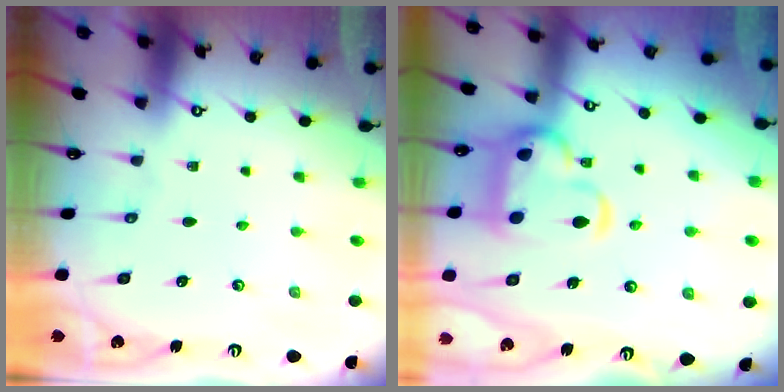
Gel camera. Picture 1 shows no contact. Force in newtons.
{"total": 7.4, "press": 7.3, "slide": 1.3}